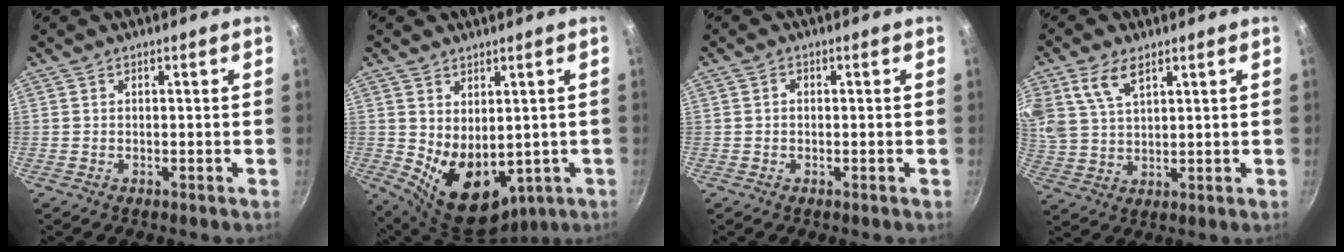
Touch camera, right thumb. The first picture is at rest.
{"total": 11.4, "force": [0.1, 7.7, 8.4], "torque": [-0.105, -0.028, 0.031]}
{"total": 1.1, "force": [0.0, 0.9, 0.6], "torque": [-0.012, 0.006, -0.001]}
{"total": 7.9, "force": [4.3, 4.2, 5.1], "torque": [-0.093, -0.016, 0.091]}